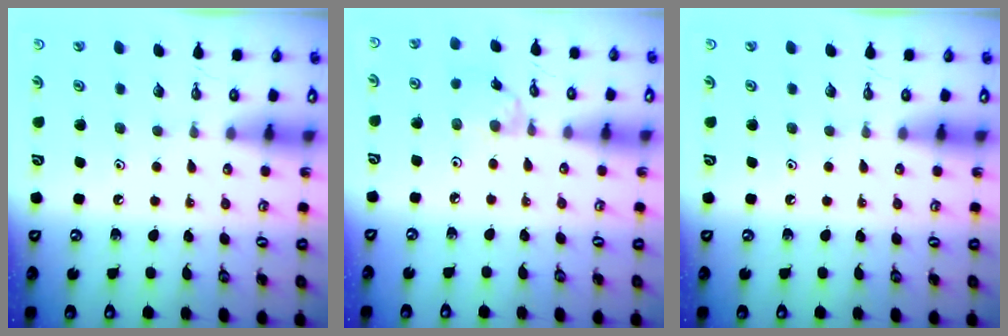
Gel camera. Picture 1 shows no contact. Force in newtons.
{"total": 1.7, "press": 1.6, "slide": 0.4}
{"total": 0.0}